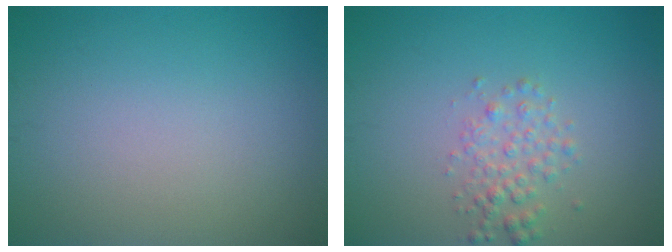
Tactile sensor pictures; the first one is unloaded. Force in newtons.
{"total": 2.1, "press": 2.1, "slide": 0.1}